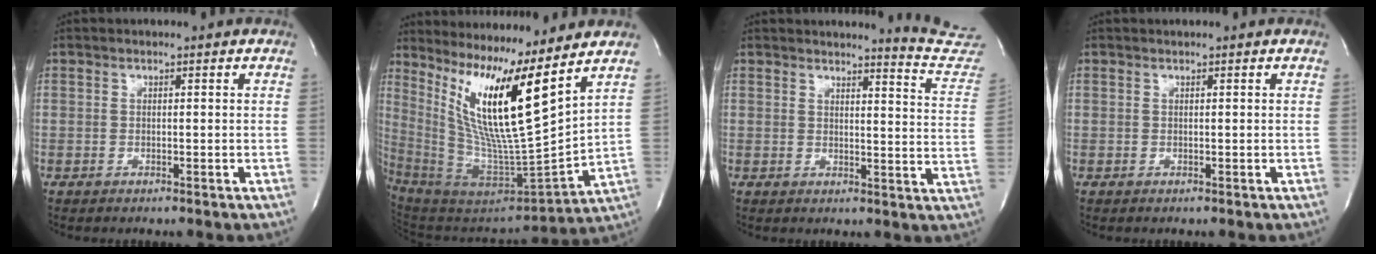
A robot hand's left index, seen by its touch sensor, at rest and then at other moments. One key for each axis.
{"total": 18.0, "fx": 10.3, "fy": 0.1, "fz": 14.8, "tx": -0.279, "ty": -0.031, "tz": 0.187}
{"total": 10.2, "fx": 10.1, "fy": -1.1, "fz": 0.0, "tx": 0.005, "ty": -0.120, "tz": 0.087}
{"total": 0.0}